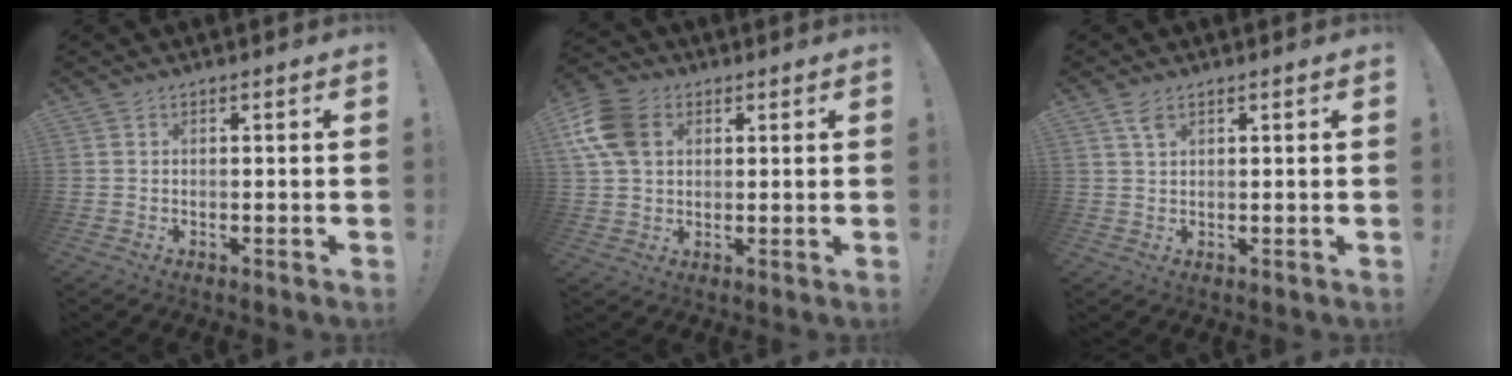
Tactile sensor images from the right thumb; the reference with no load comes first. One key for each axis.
{"total": 12.6, "fx": 3.8, "fy": 9.2, "fz": 7.7, "tx": -0.148, "ty": 0.003, "tz": 0.077}
{"total": 3.2, "fx": 1.8, "fy": 1.3, "fz": 2.3, "tx": -0.036, "ty": -0.006, "tz": 0.031}